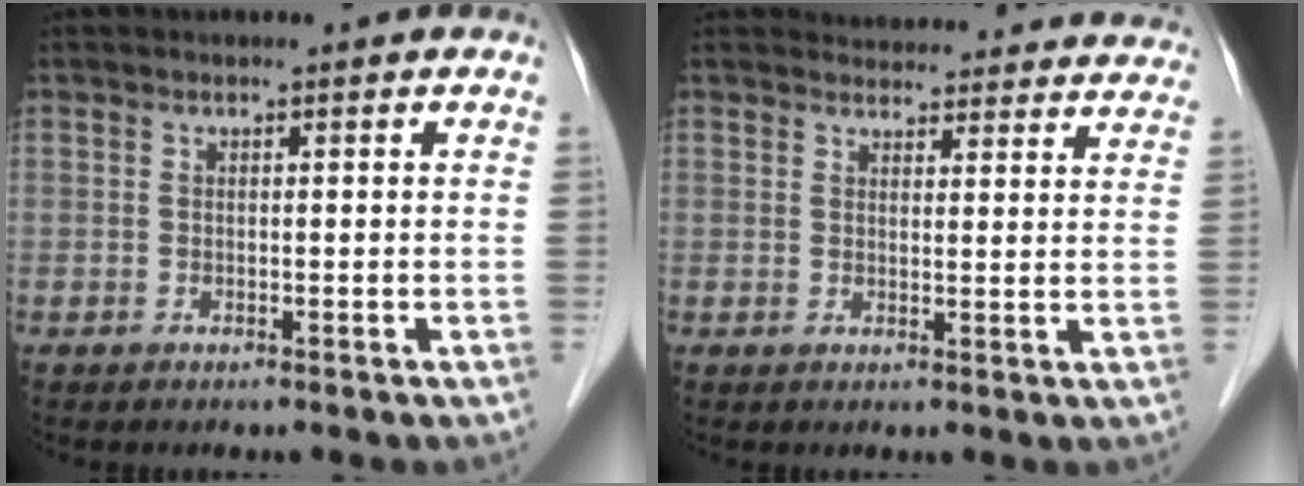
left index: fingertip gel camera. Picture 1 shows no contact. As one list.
[{"total": 17.7, "force": [17.1, 4.0, 2.6], "torque": [-0.018, -0.016, 0.187]}]